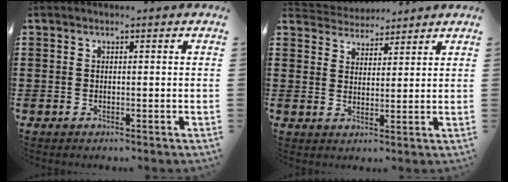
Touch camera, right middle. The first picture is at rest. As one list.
[{"total": 3.8, "force": [3.6, 1.1, -0.5], "torque": [-0.008, -0.012, 0.067]}]